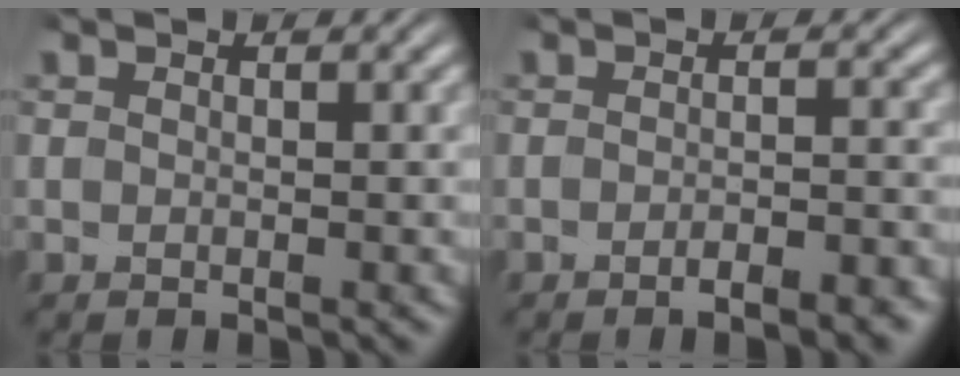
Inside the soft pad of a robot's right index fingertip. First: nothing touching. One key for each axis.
{"total": 2.0, "fx": -1.8, "fy": 0.3, "fz": 0.9, "tx": -0.008, "ty": 0.015, "tz": -0.042}